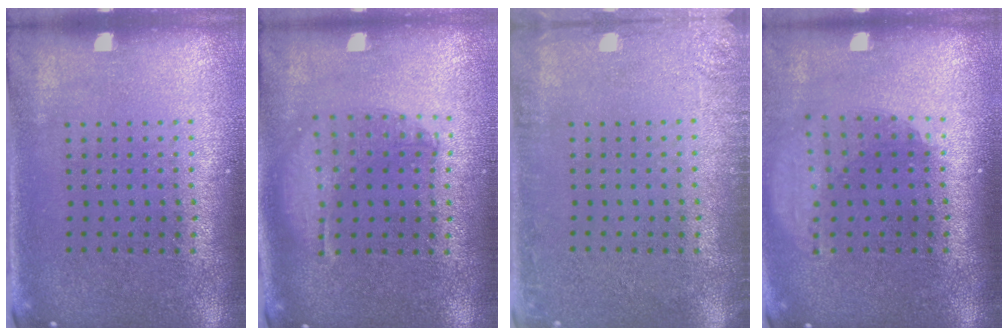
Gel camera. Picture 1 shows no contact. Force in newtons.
{"total": 1.3, "press": 1.3, "slide": 0.3}
{"total": 2.0, "press": 2.0, "slide": 0.3}
{"total": 1.8, "press": 1.4, "slide": 1.2}